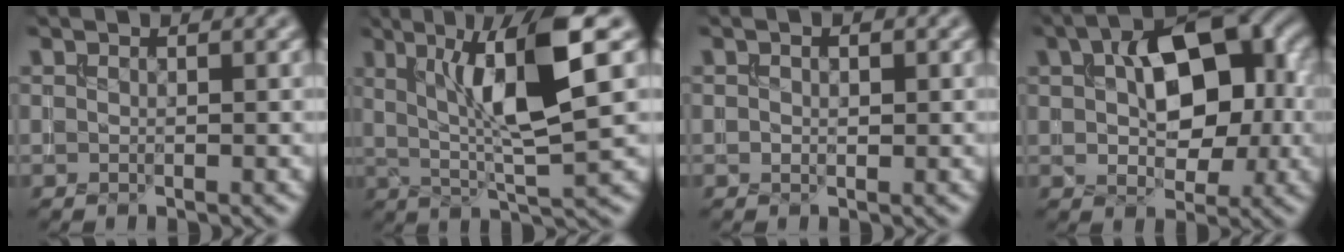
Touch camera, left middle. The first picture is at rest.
{"total": 8.7, "force": [2.1, 1.6, 8.3], "torque": [-0.134, -0.004, 0.042]}
{"total": 1.1, "force": [0.1, 0.7, 0.8], "torque": [-0.009, -0.001, 0.007]}
{"total": 10.8, "force": [1.8, 6.3, 8.6], "torque": [-0.119, 0.014, 0.028]}